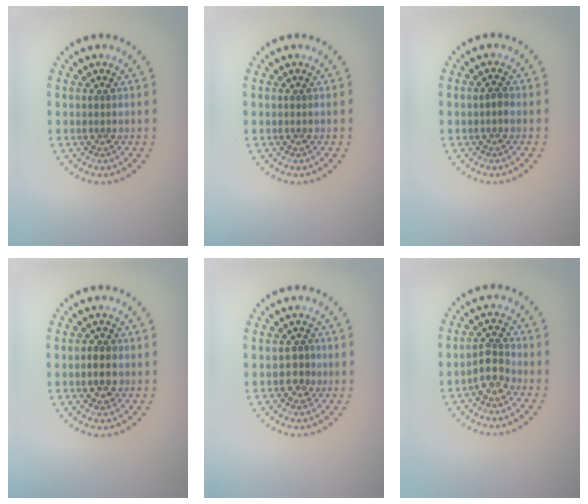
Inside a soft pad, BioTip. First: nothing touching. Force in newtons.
{"total": 0.0}
{"total": 0.8, "press": 0.8, "slide": 0.2}
{"total": 2.0, "press": 2.0, "slide": 0.2}
{"total": 1.6, "press": 1.5, "slide": 0.6}
{"total": 2.4, "press": 2.2, "slide": 1.1}